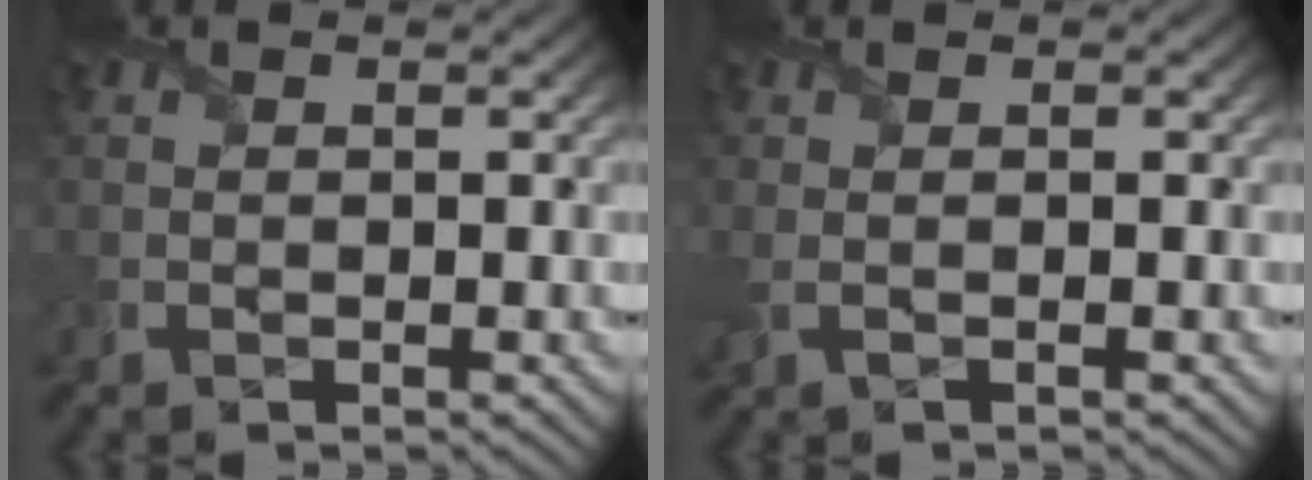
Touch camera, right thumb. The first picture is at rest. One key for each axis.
{"total": 1.2, "fx": 0.1, "fy": 0.5, "fz": 1.1, "tx": -0.027, "ty": 0.000, "tz": 0.002}